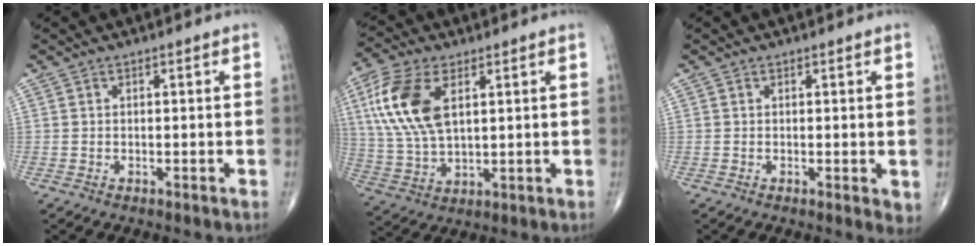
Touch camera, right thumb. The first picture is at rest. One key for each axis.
{"total": 14.6, "fx": 4.7, "fy": 7.6, "fz": 11.6, "tx": -0.251, "ty": -0.005, "tz": 0.096}
{"total": 2.2, "fx": 0.0, "fy": 0.8, "fz": 2.0, "tx": -0.029, "ty": -0.009, "tz": -0.002}